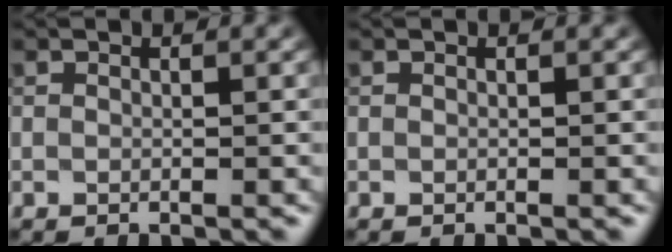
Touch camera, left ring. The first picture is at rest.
{"total": 0.0}